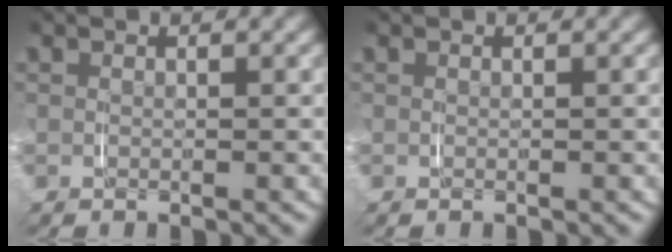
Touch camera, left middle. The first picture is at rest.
{"total": 0.0}